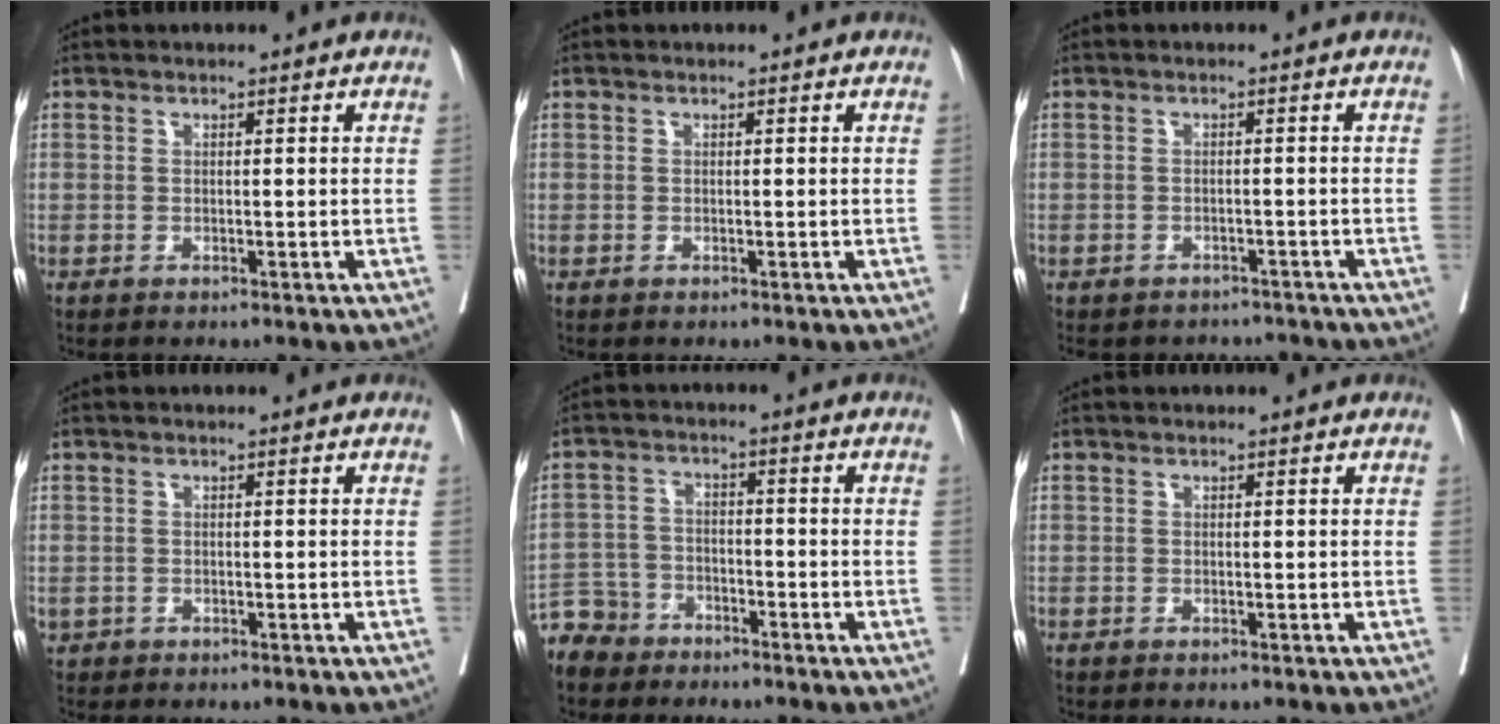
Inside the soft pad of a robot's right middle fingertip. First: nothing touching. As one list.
[{"total": 0.0}, {"total": 8.5, "force": [-7.7, 3.4, 1.4], "torque": [-0.028, 0.006, -0.090]}, {"total": 1.2, "force": [-0.3, 1.0, 0.5], "torque": [-0.013, 0.005, 0.002]}, {"total": 6.8, "force": [-5.7, 3.8, 0.1], "torque": [-0.004, -0.003, -0.113]}, {"total": 0.0}]